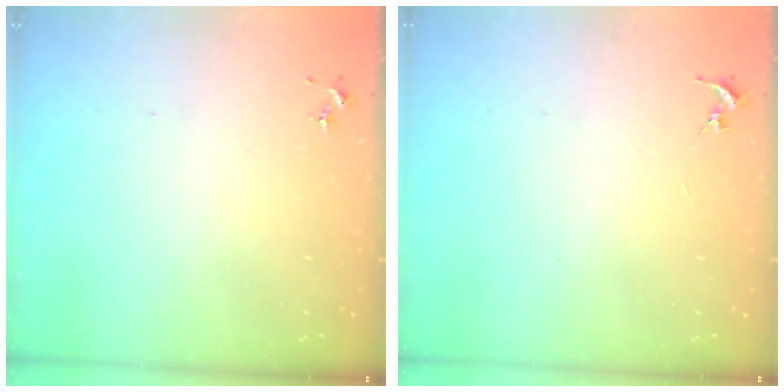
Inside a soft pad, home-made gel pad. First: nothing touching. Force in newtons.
{"total": 0.0}